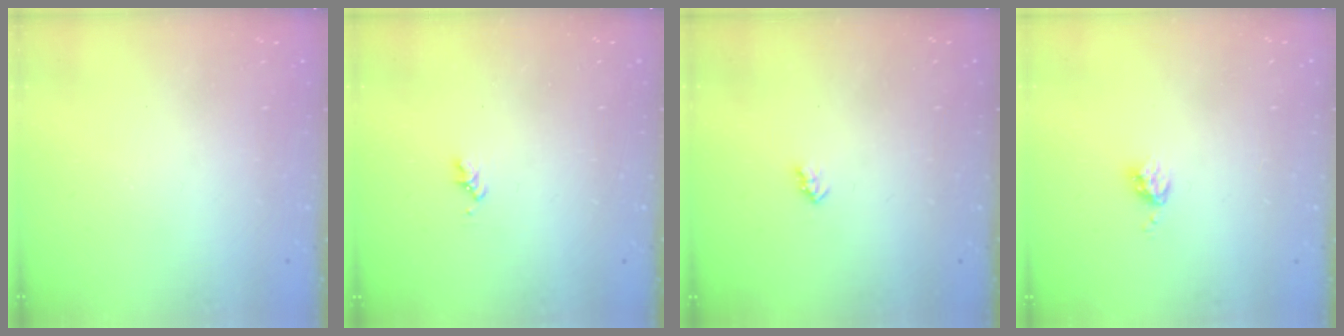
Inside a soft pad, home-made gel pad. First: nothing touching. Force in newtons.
{"total": 1.6, "press": 1.6, "slide": 0.3}
{"total": 2.0, "press": 2.0, "slide": 0.3}
{"total": 4.2, "press": 4.1, "slide": 0.4}